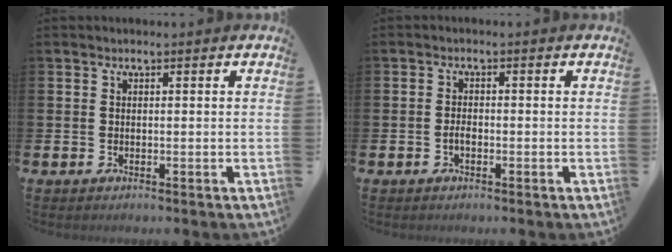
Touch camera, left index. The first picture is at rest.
{"total": 1.3, "force": [-0.5, 0.7, 1.0], "torque": [-0.019, 0.000, -0.010]}